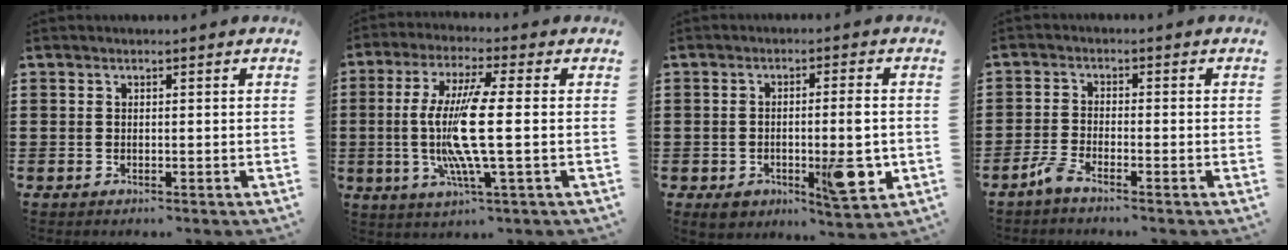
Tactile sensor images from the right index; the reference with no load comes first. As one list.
[{"total": 10.6, "force": [-0.8, 0.0, 10.5], "torque": [-0.221, -0.025, -0.026]}, {"total": 8.9, "force": [-1.9, 2.9, 8.2], "torque": [-0.121, -0.005, -0.026]}, {"total": 2.7, "force": [-2.2, 0.1, 1.5], "torque": [-0.049, -0.004, -0.049]}]